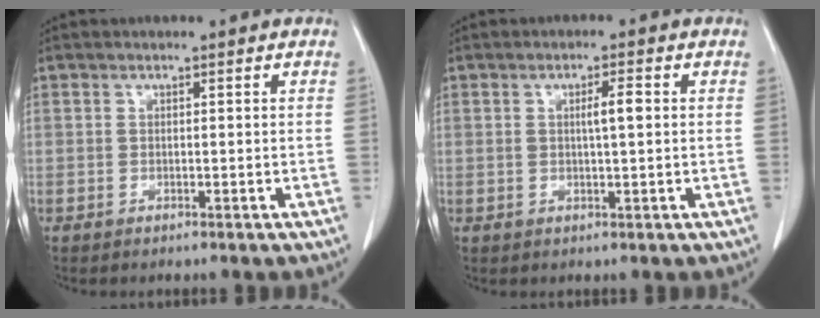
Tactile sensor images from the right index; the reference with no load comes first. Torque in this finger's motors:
{"motor_torque": [0.12, 0.06, 0.07, 0.04]}